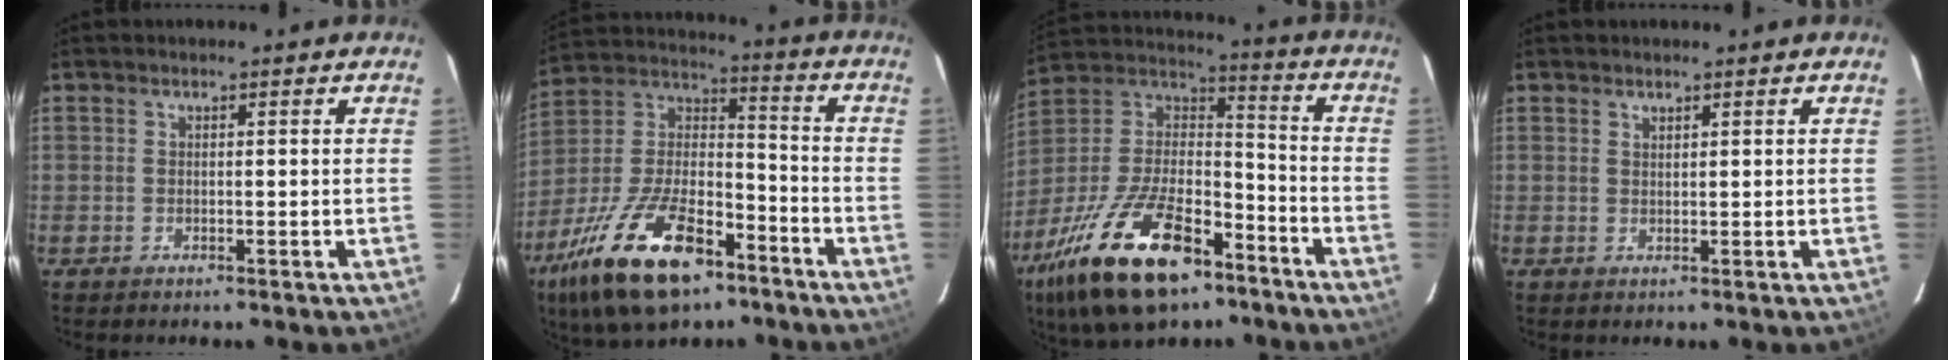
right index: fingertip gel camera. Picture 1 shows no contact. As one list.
[{"total": 23.0, "force": [-13.6, 10.2, 15.5], "torque": [-0.314, -0.009, -0.235]}, {"total": 26.3, "force": [-15.7, 11.9, 17.5], "torque": [-0.353, -0.013, -0.264]}, {"total": 0.8, "force": [0.7, 0.2, 0.2], "torque": [-0.005, 0.001, 0.014]}]